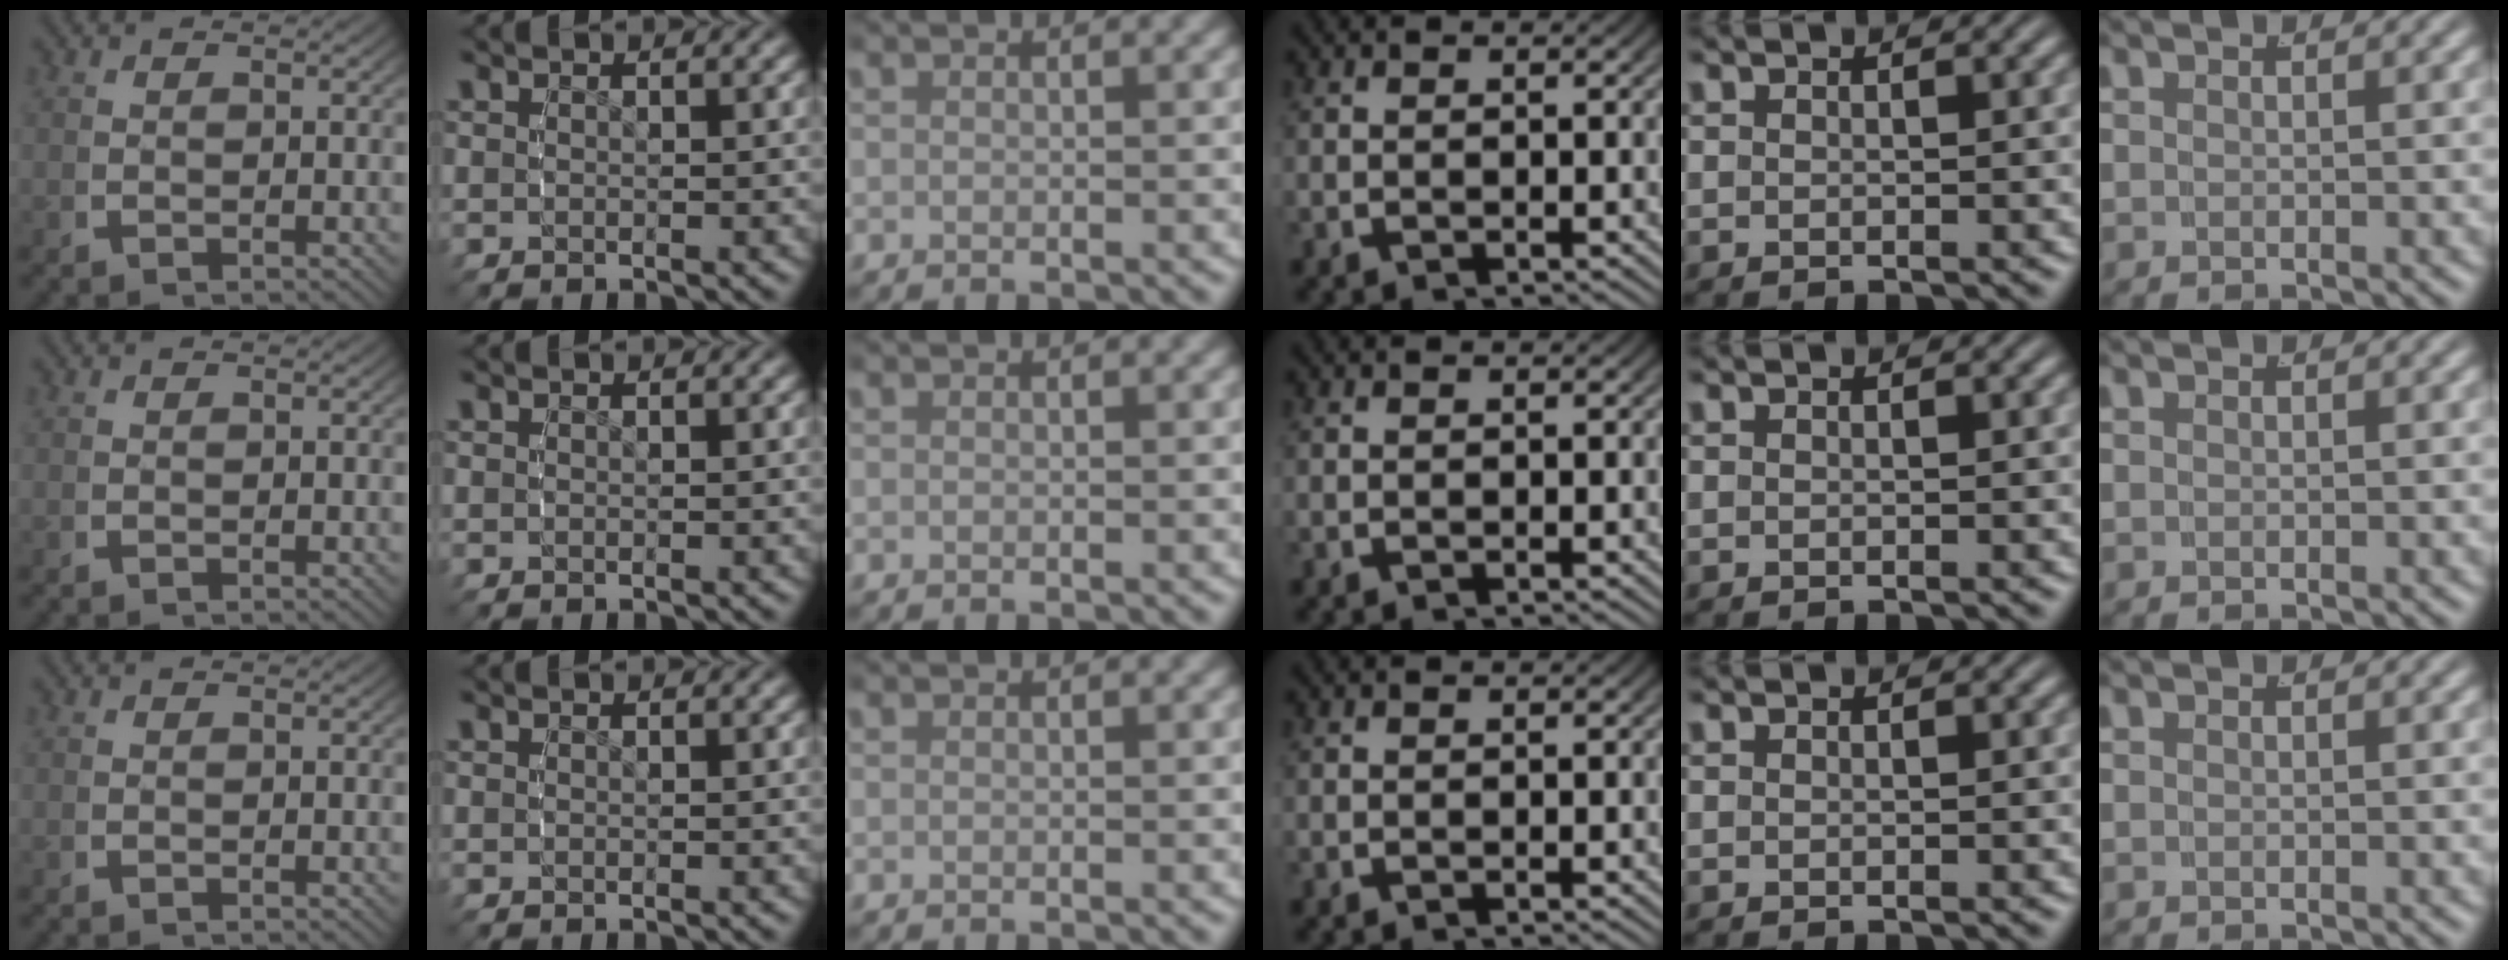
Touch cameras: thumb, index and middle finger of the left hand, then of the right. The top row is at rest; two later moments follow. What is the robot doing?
{"motion": "reach", "object": "glasses case"}